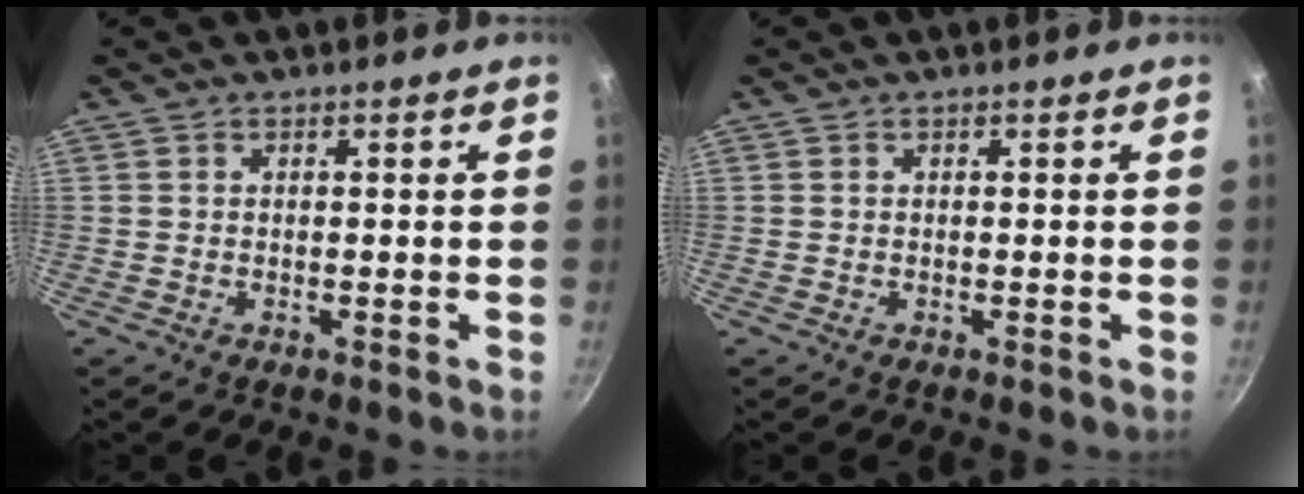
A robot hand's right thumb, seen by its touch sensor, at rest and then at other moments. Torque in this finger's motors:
{"motor_torque": [-0.51, 0.35, -0.03, -0.19, 0.00]}